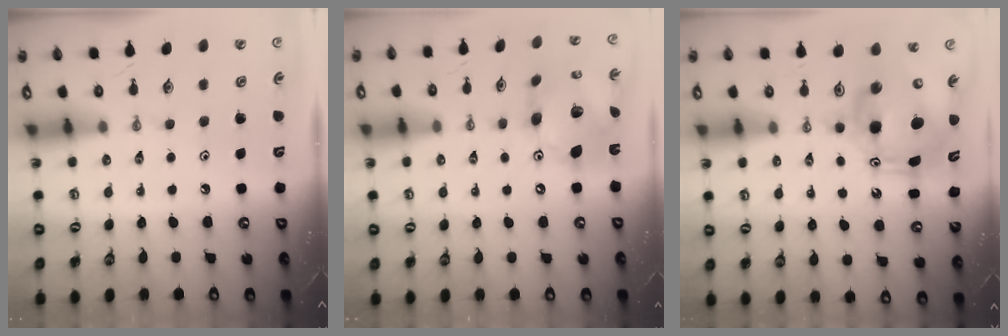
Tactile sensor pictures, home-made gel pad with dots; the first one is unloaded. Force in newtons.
{"total": 16.2, "press": 16.1, "slide": 1.7}
{"total": 11.0, "press": 10.9, "slide": 1.8}